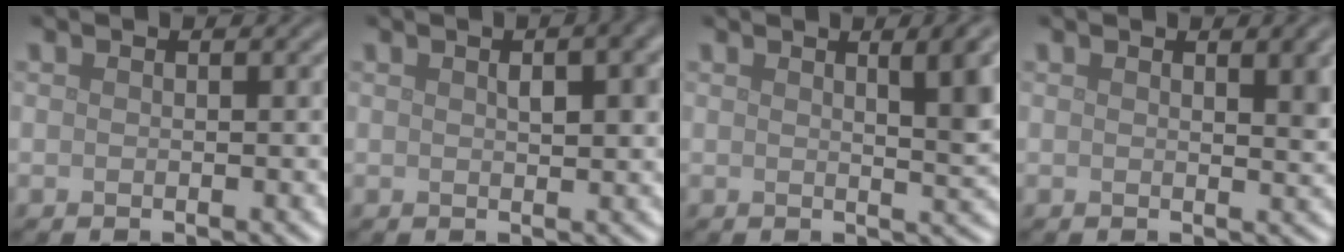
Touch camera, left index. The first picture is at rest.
{"total": 3.1, "force": [0.9, 1.0, 2.8], "torque": [-0.041, 0.007, 0.016]}
{"total": 5.2, "force": [1.9, 1.5, 4.6], "torque": [-0.039, 0.008, 0.024]}
{"total": 2.7, "force": [1.2, 0.7, 2.3], "torque": [-0.023, 0.002, 0.019]}